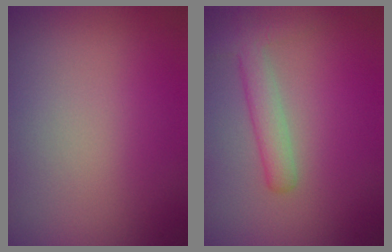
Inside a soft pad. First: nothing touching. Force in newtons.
{"total": 2.3, "press": 2.3, "slide": 0.1}